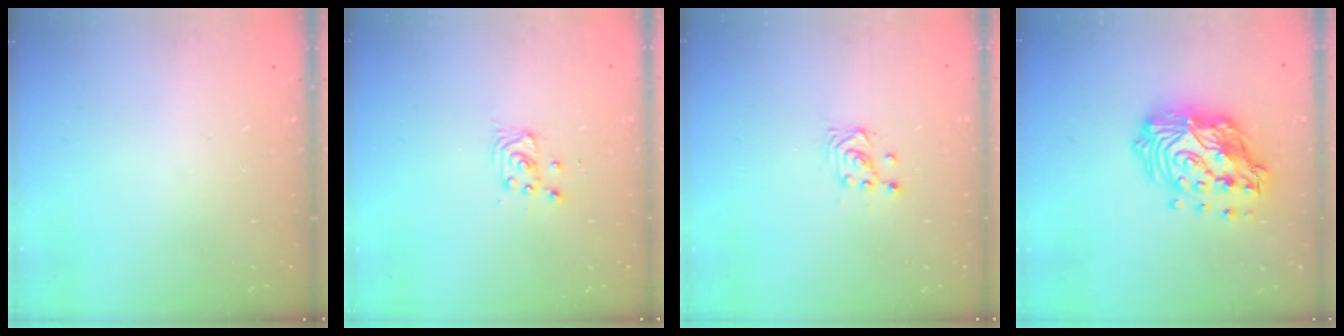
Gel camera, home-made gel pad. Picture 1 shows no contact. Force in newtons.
{"total": 3.3, "press": 3.3, "slide": 0.4}
{"total": 3.5, "press": 3.4, "slide": 0.8}
{"total": 18.6, "press": 18.5, "slide": 1.9}